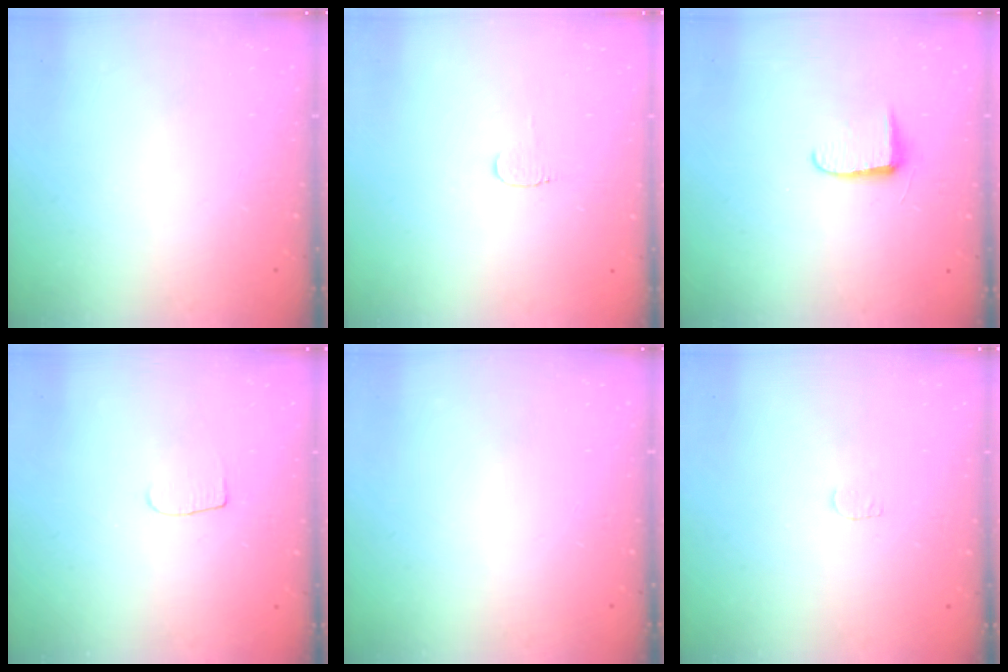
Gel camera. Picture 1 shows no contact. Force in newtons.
{"total": 3.3, "press": 3.3, "slide": 0.3}
{"total": 5.6, "press": 5.6, "slide": 0.7}
{"total": 4.3, "press": 4.3, "slide": 0.5}
{"total": 0.0}
{"total": 3.2, "press": 3.2, "slide": 0.3}